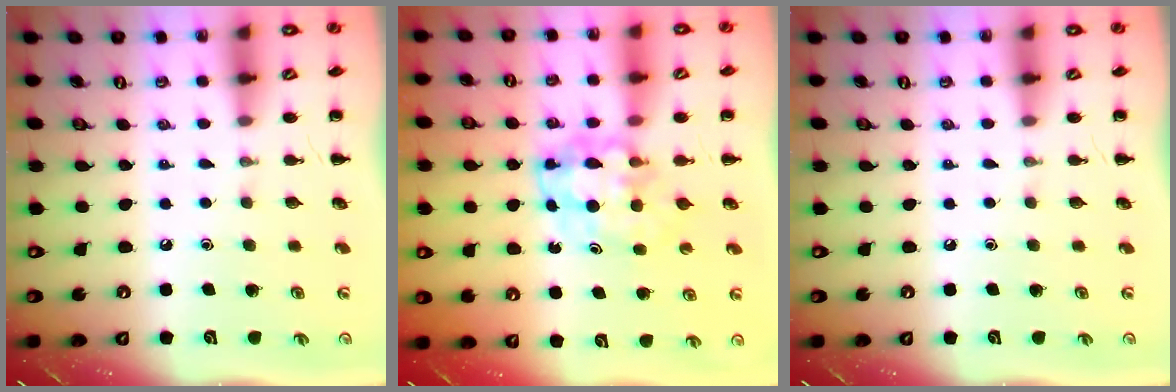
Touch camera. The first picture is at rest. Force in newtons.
{"total": 5.2, "press": 5.1, "slide": 1.0}
{"total": 0.0}